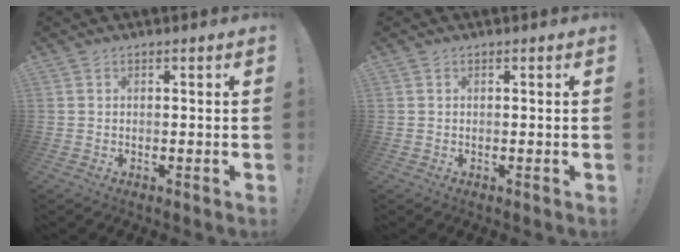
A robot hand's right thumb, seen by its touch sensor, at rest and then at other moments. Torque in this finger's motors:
{"motor_torque": [0.17, 0.33, 0.16, -0.22, -0.10]}